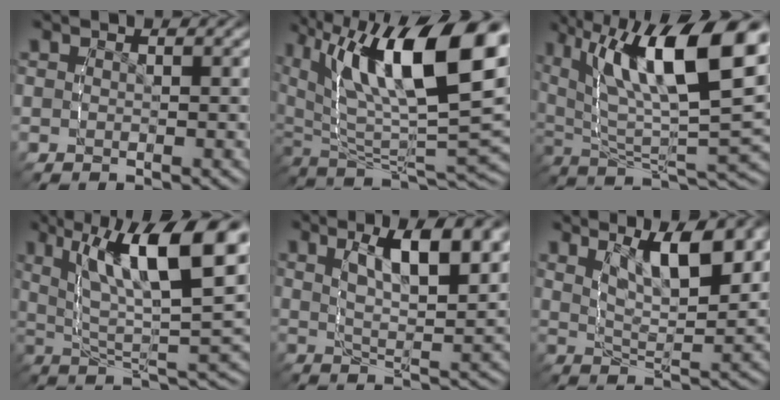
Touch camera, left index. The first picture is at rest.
{"total": 14.0, "force": [2.9, 6.2, 12.2], "torque": [-0.208, -0.006, 0.049]}
{"total": 12.7, "force": [3.1, 5.7, 10.9], "torque": [-0.199, -0.001, 0.046]}
{"total": 11.6, "force": [3.2, 4.9, 10.0], "torque": [-0.166, 0.002, 0.046]}
{"total": 6.2, "force": [2.1, 1.9, 5.5], "torque": [-0.096, -0.006, 0.034]}
{"total": 7.2, "force": [2.9, 3.0, 5.8], "torque": [-0.103, -0.008, 0.046]}